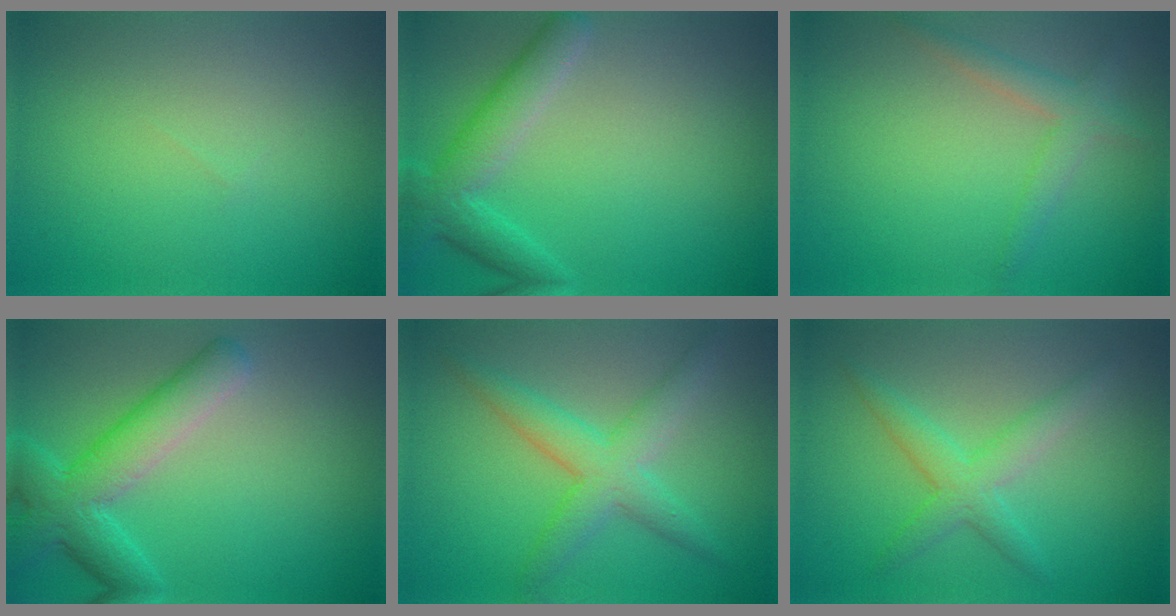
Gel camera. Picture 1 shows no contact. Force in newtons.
{"total": 4.1, "press": 4.1, "slide": 0.3}
{"total": 2.4, "press": 2.4, "slide": 0.2}
{"total": 5.6, "press": 5.6, "slide": 0.2}
{"total": 4.4, "press": 4.4, "slide": 0.2}
{"total": 3.1, "press": 3.1, "slide": 0.1}